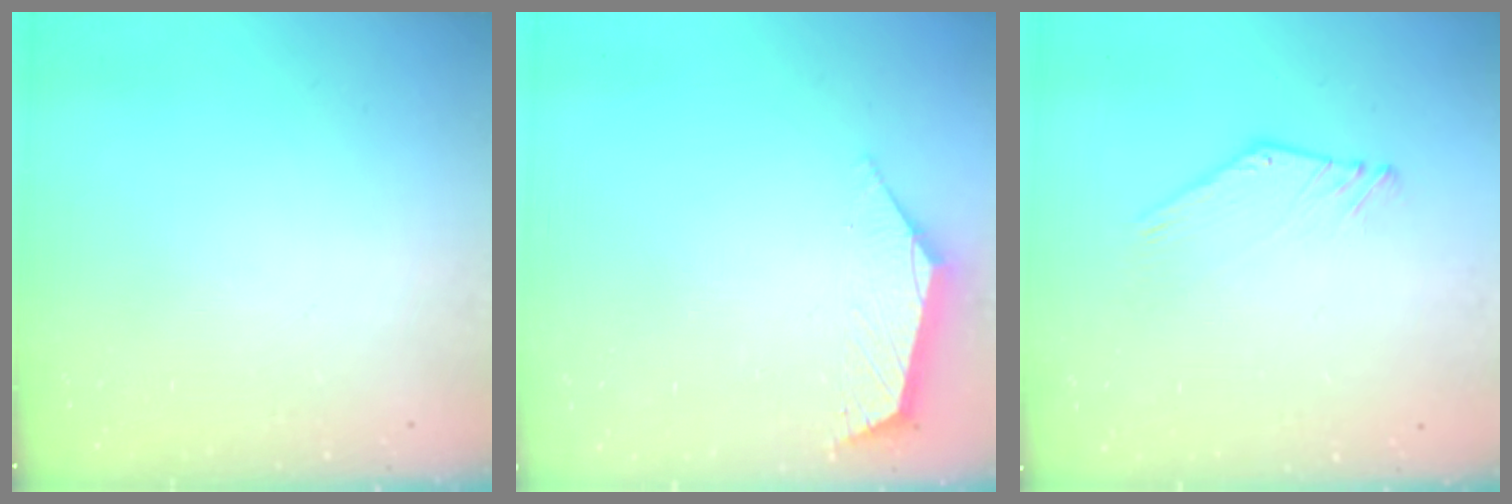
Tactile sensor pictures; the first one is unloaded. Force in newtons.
{"total": 2.7, "press": 2.7, "slide": 0.4}
{"total": 2.4, "press": 2.4, "slide": 0.1}